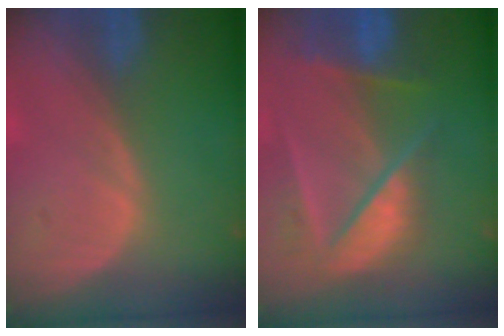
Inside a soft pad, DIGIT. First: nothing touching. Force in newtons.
{"total": 9.8, "press": 8.2, "slide": 5.3}